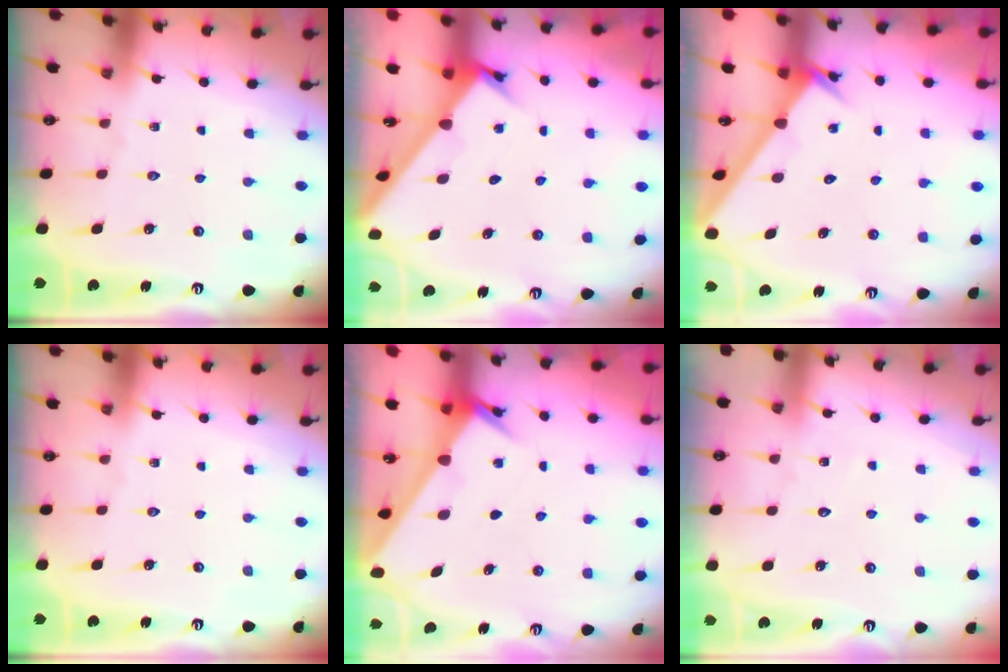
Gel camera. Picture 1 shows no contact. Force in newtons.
{"total": 2.5, "press": 2.5, "slide": 0.3}
{"total": 2.6, "press": 2.6, "slide": 0.1}
{"total": 0.0}
{"total": 2.7, "press": 2.7, "slide": 0.2}
{"total": 2.8, "press": 2.8, "slide": 0.3}